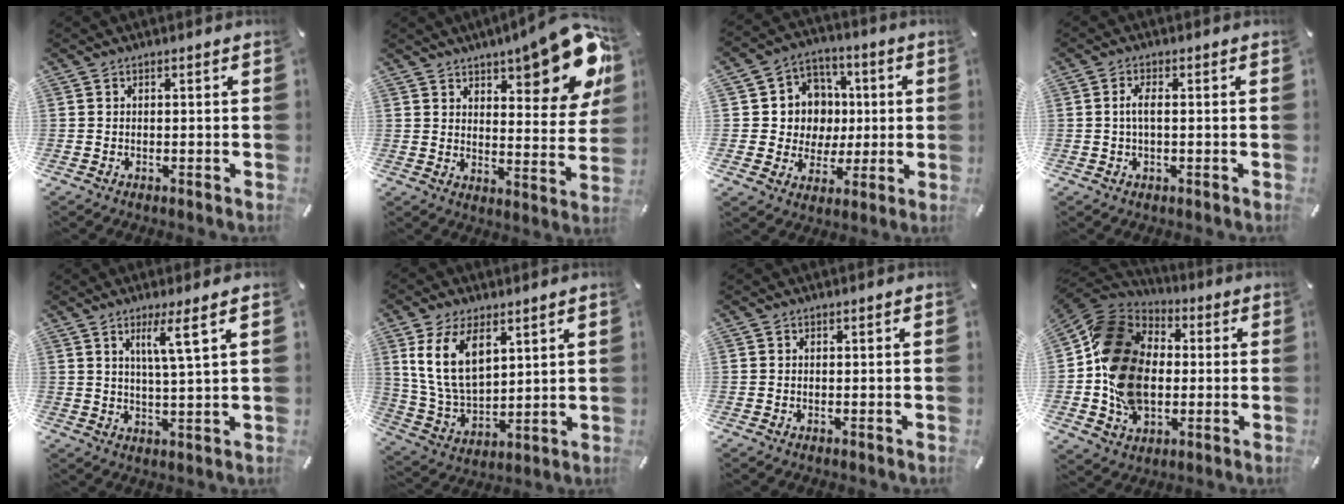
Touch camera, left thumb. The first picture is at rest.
{"total": 17.0, "force": [11.7, 6.0, 10.8], "torque": [-0.132, -0.087, 0.193]}
{"total": 11.6, "force": [0.3, 11.5, 2.0], "torque": [-0.021, -0.005, 0.015]}
{"total": 3.5, "force": [0.1, 1.2, 3.3], "torque": [-0.068, -0.001, -0.002]}
{"total": 7.3, "force": [3.6, -0.1, 6.4], "torque": [-0.120, -0.007, 0.054]}
{"total": 13.0, "force": [6.1, 7.6, 8.6], "torque": [-0.199, -0.011, 0.112]}
{"total": 0.0}
{"total": 19.2, "force": [-1.6, 15.2, 11.6], "torque": [-0.249, 0.017, -0.028]}